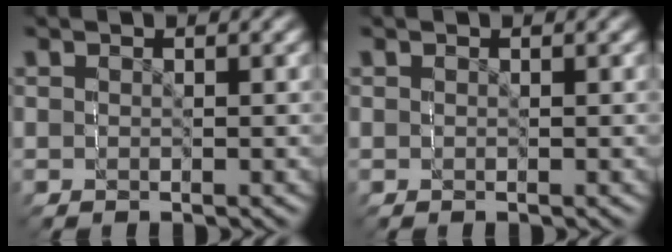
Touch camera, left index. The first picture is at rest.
{"total": 0.0}